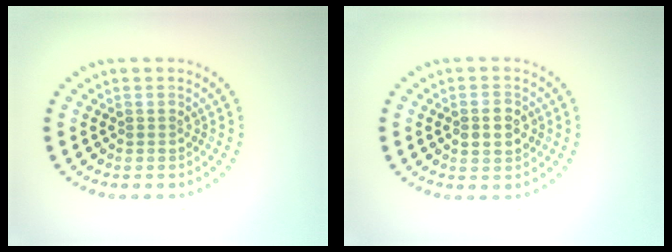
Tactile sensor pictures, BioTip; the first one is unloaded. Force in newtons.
{"total": 2.2, "press": 2.2, "slide": 0.2}